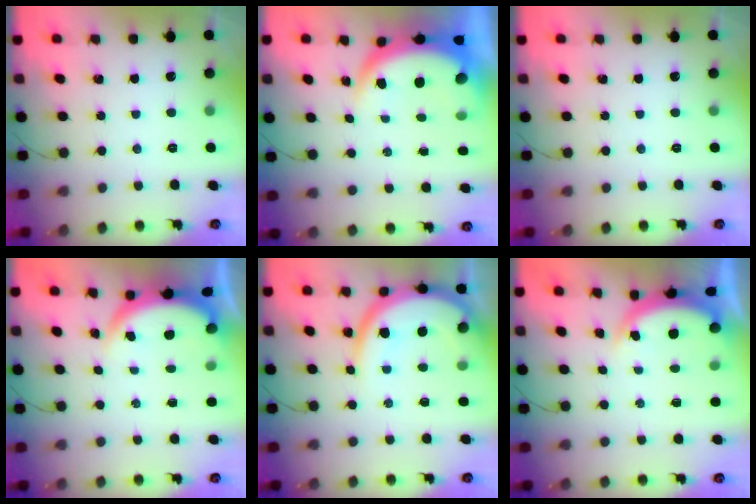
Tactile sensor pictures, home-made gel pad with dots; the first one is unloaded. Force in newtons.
{"total": 7.8, "press": 7.7, "slide": 1.0}
{"total": 0.0}
{"total": 3.7, "press": 3.7, "slide": 0.1}
{"total": 14.0, "press": 13.9, "slide": 1.5}
{"total": 5.0, "press": 4.8, "slide": 1.3}